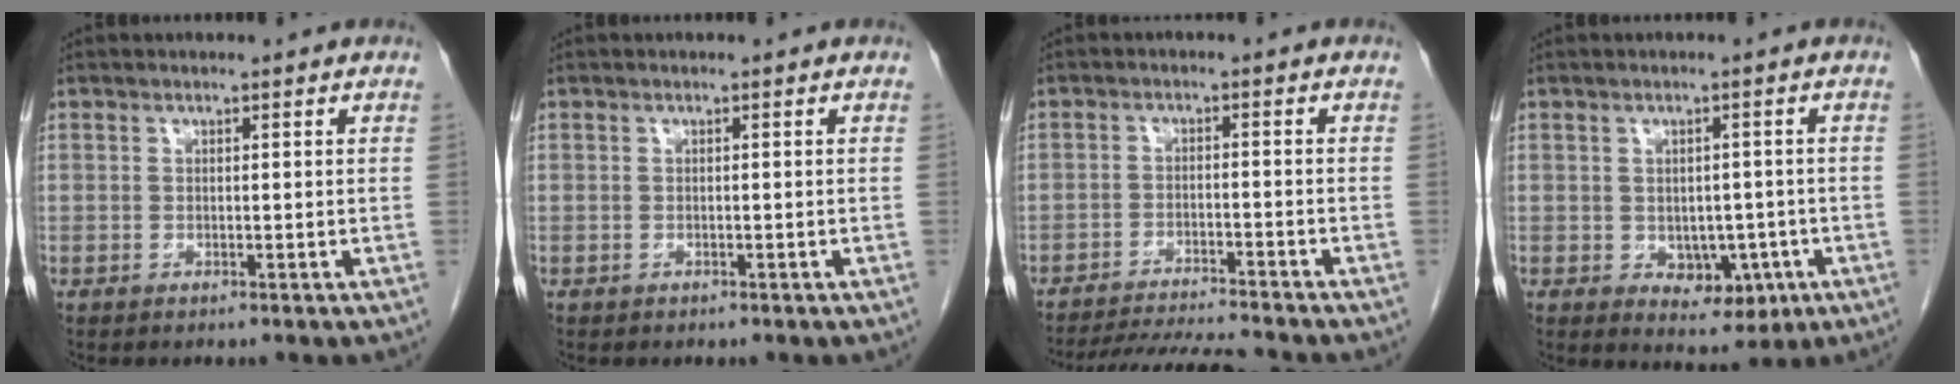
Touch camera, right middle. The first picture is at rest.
{"total": 0.0}
{"total": 9.3, "force": [-8.9, -0.7, 2.7], "torque": [-0.040, -0.015, -0.146]}
{"total": 5.2, "force": [-1.3, 3.5, 3.7], "torque": [-0.039, 0.000, -0.006]}